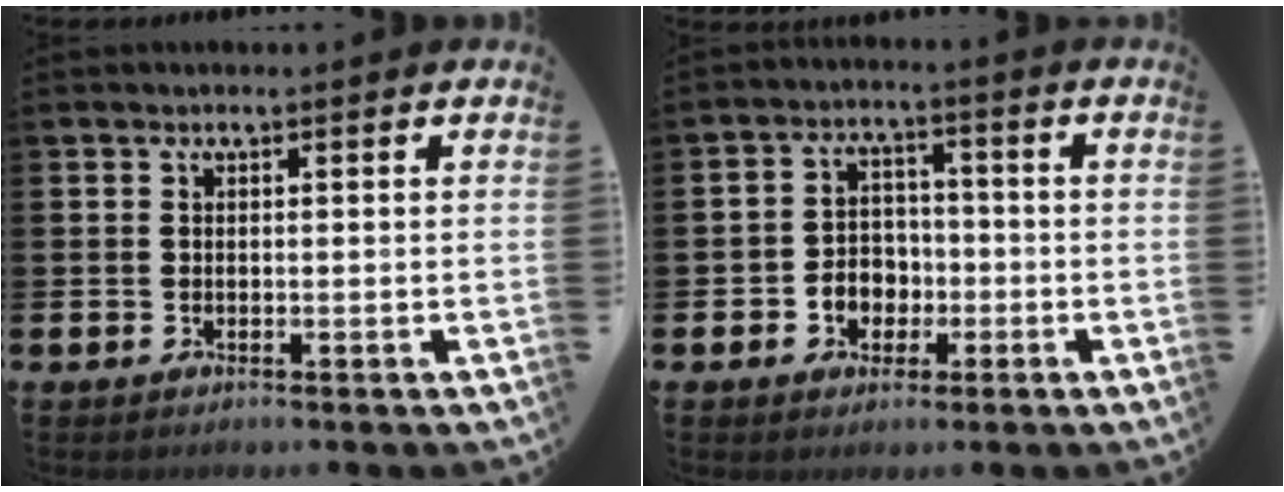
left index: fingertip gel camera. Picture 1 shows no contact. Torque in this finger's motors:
{"motor_torque": [0.80, 0.65, 0.14, 0.06]}